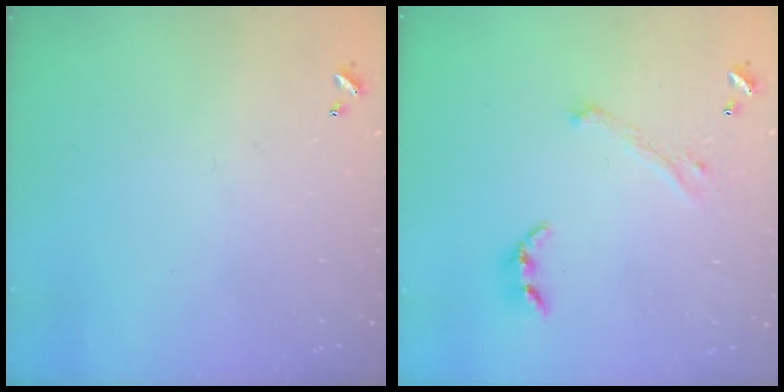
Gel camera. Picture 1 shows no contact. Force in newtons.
{"total": 2.9, "press": 2.8, "slide": 0.8}